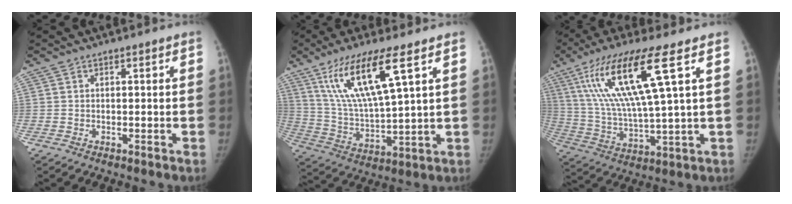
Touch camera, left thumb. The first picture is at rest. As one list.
[{"total": 16.0, "force": [8.1, 3.3, 13.4], "torque": [-0.270, -0.034, 0.163]}, {"total": 18.7, "force": [7.8, 2.6, 16.8], "torque": [-0.345, -0.023, 0.145]}]